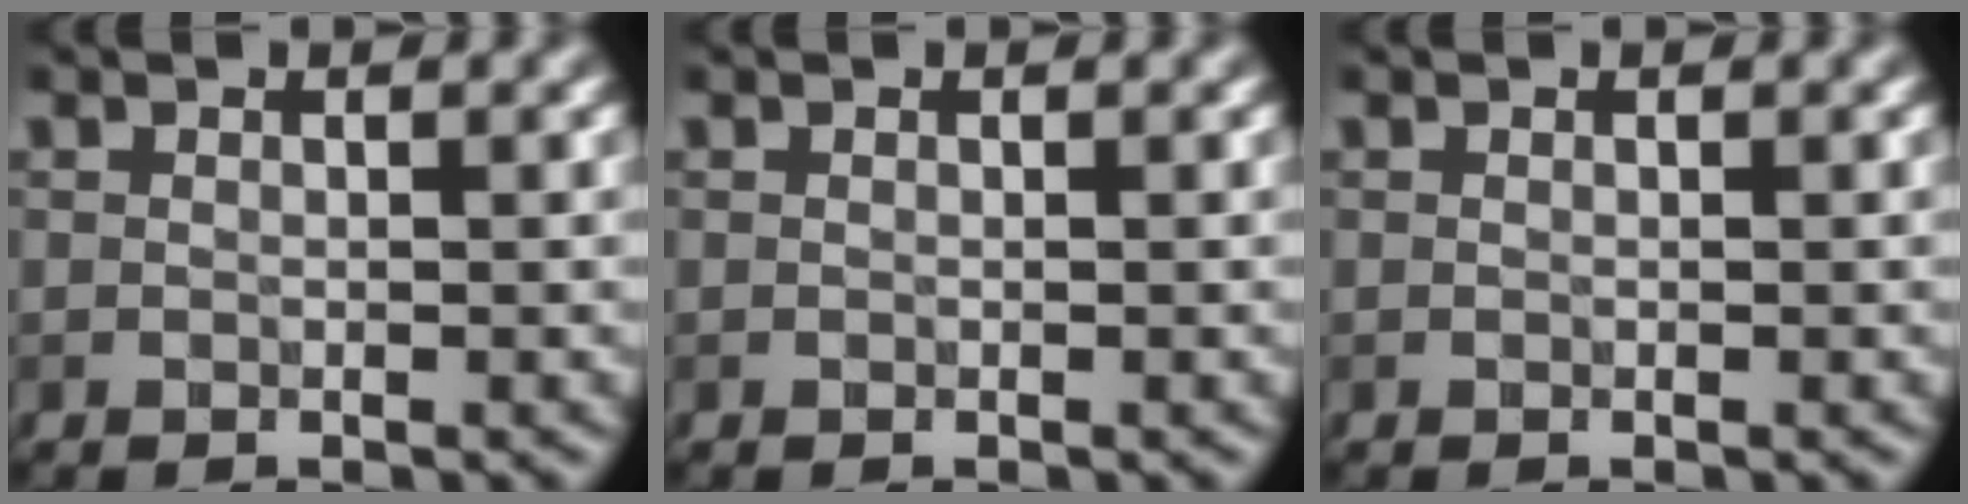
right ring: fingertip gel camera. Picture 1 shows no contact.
{"total": 0.0}
{"total": 0.0}